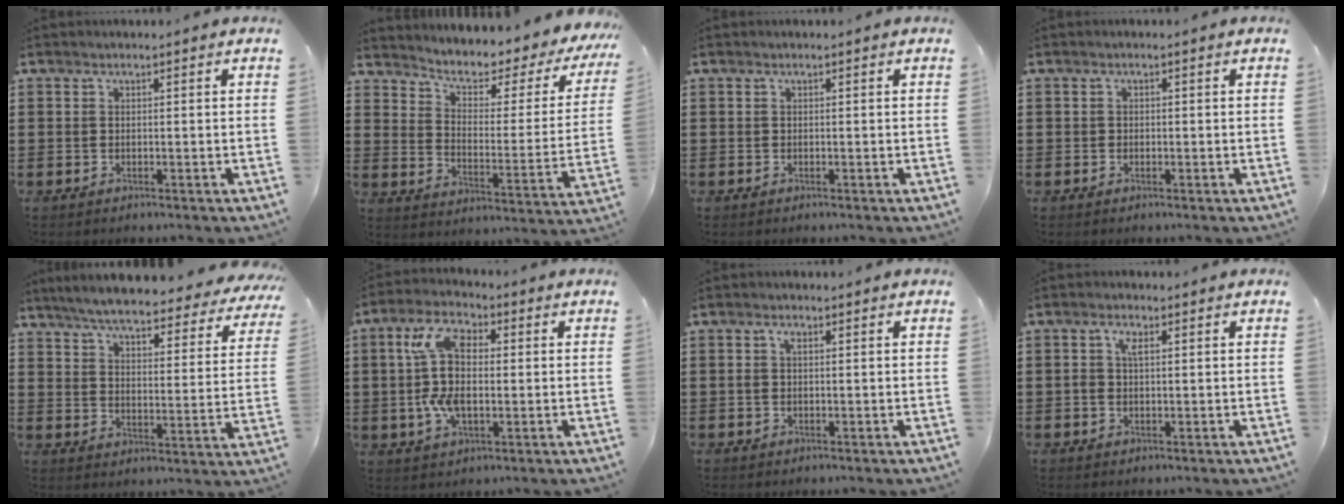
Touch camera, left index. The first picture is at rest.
{"total": 3.8, "force": [2.6, 1.5, 2.3], "torque": [-0.055, -0.026, 0.031]}
{"total": 0.0}
{"total": 0.6, "force": [-0.2, 0.5, 0.1], "torque": [-0.004, 0.003, -0.004]}
{"total": 6.3, "force": [5.9, 0.1, 2.4], "torque": [-0.074, -0.039, 0.098]}
{"total": 10.5, "force": [1.0, 5.4, 8.9], "torque": [-0.204, 0.009, 0.010]}
{"total": 1.5, "force": [0.3, 0.7, 1.2], "torque": [-0.027, 0.006, 0.004]}
{"total": 2.4, "force": [0.5, 1.2, 2.1], "torque": [-0.052, 0.007, 0.004]}